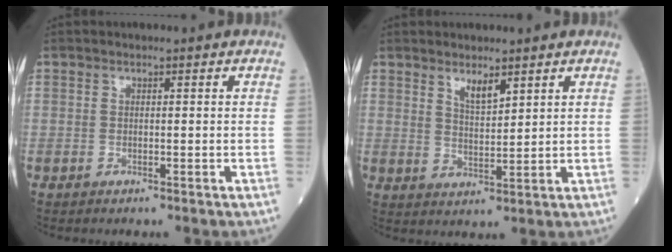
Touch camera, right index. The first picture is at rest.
{"total": 3.5, "force": [2.5, 0.8, 2.3], "torque": [-0.044, -0.009, 0.051]}